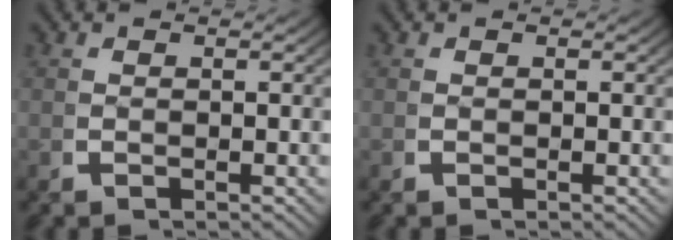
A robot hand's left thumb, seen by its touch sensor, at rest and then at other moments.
{"total": 0.0}